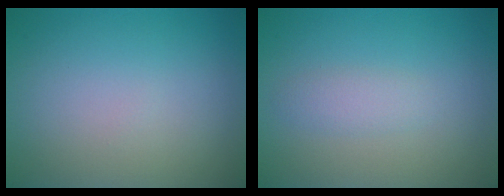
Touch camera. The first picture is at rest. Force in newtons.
{"total": 1.4, "press": 1.4, "slide": 0.1}